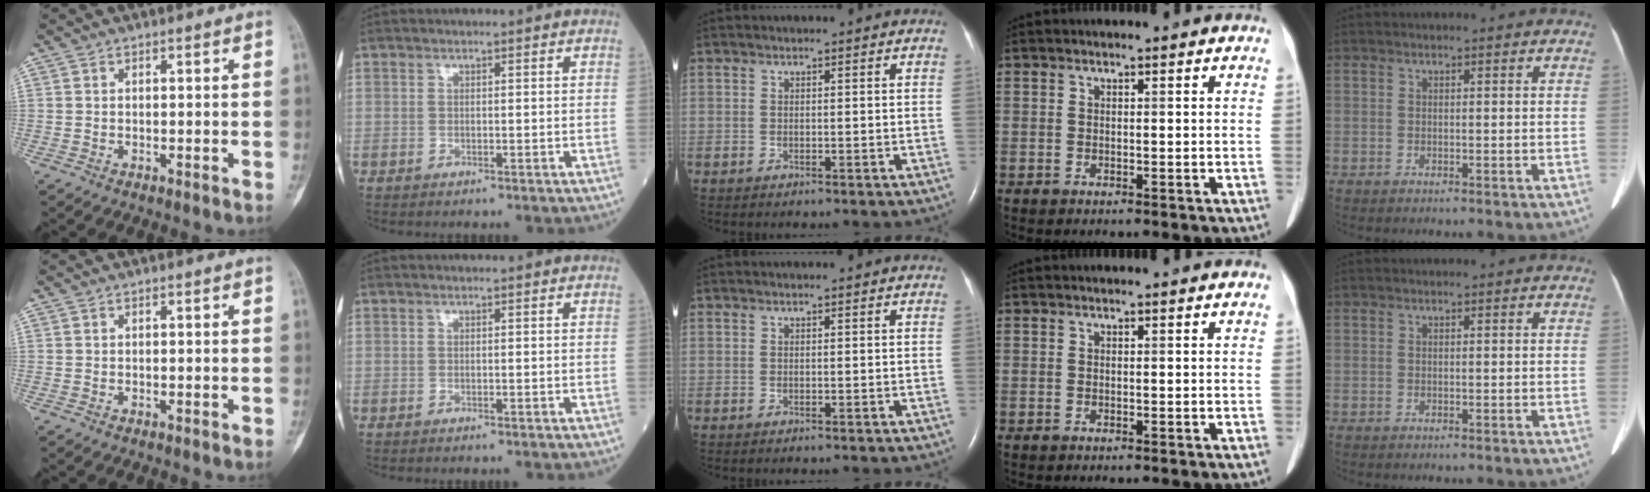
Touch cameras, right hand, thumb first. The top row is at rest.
{}